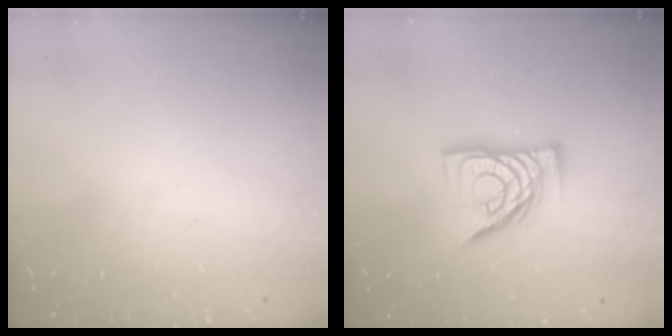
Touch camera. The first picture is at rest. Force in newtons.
{"total": 13.3, "press": 13.2, "slide": 1.5}